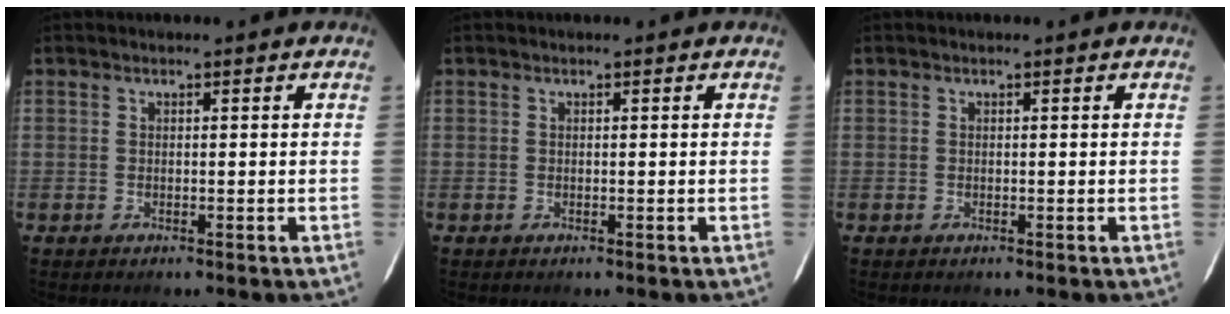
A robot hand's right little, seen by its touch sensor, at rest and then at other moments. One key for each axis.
{"total": 0.0}
{"total": 0.0}